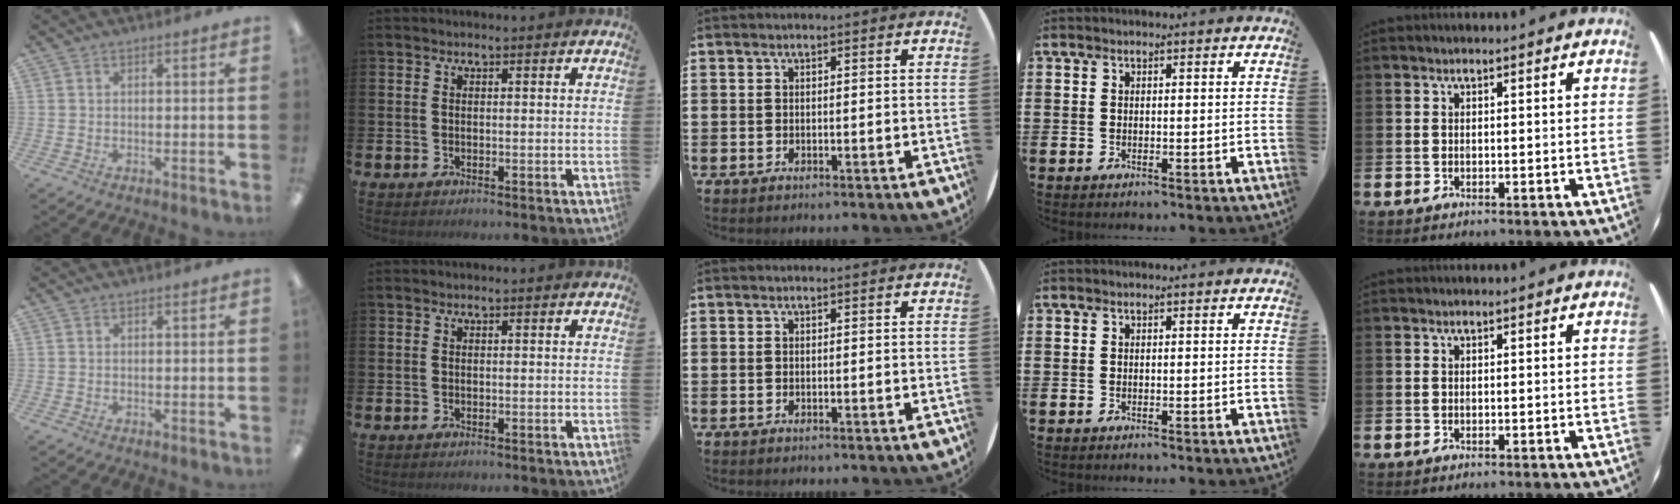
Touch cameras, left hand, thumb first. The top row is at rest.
{}